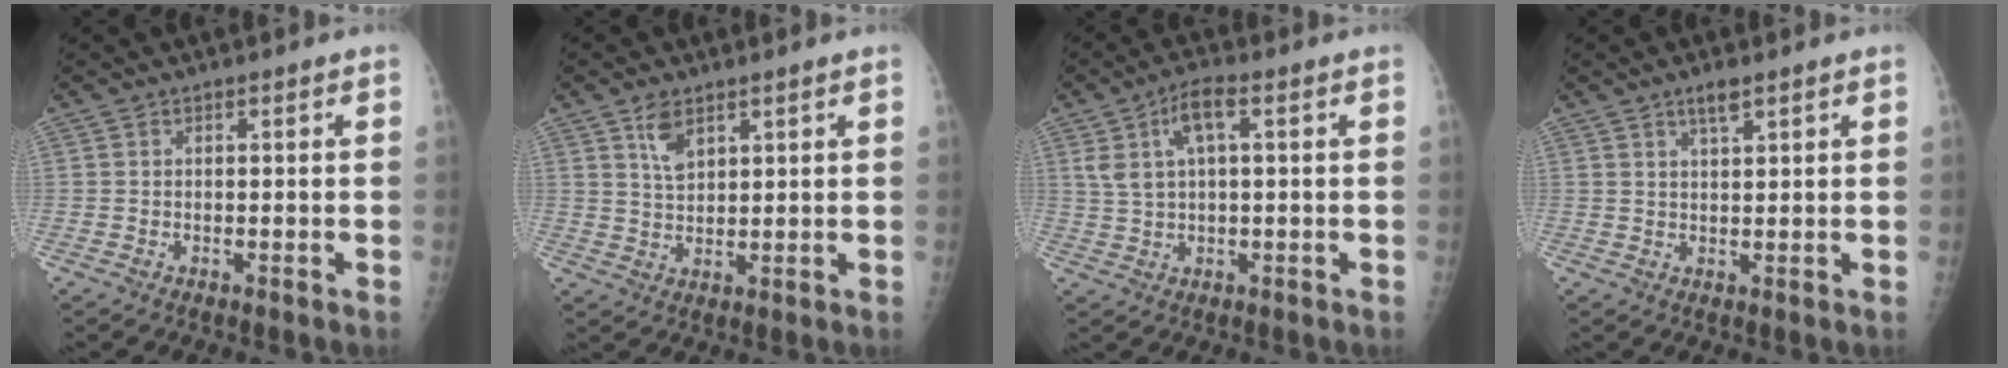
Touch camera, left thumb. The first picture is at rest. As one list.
[{"total": 4.7, "force": [2.8, 2.5, 2.8], "torque": [-0.037, -0.016, 0.057]}, {"total": 6.9, "force": [2.2, 3.1, 5.8], "torque": [-0.114, 0.010, 0.041]}, {"total": 2.9, "force": [2.1, 1.0, 1.8], "torque": [-0.021, -0.011, 0.037]}]